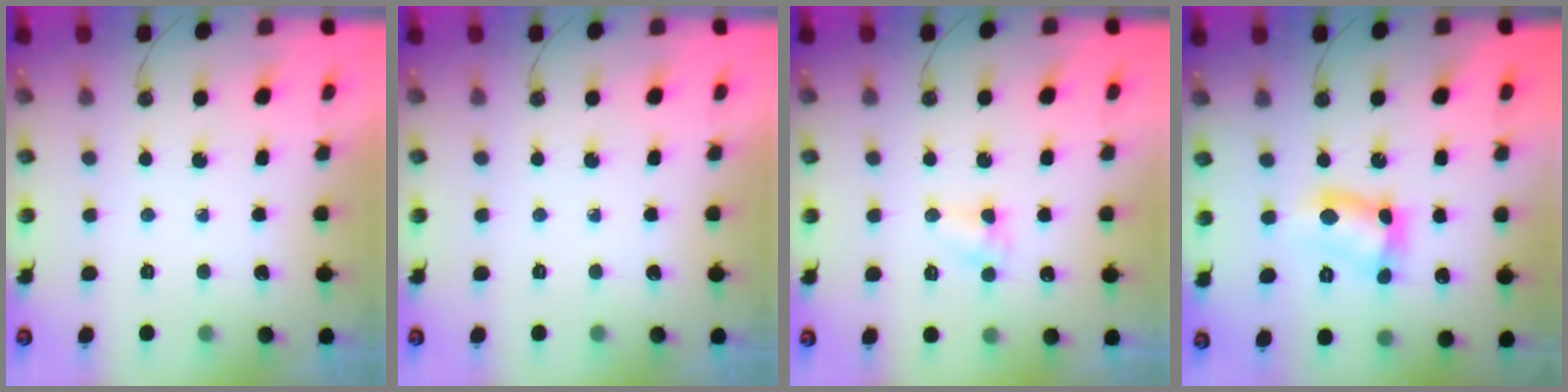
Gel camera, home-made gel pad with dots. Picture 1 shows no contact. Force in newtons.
{"total": 0.0}
{"total": 5.8, "press": 5.8, "slide": 0.4}
{"total": 10.7, "press": 10.7, "slide": 0.6}